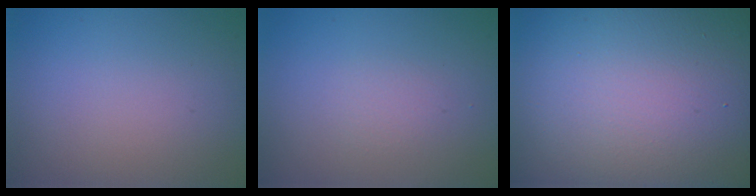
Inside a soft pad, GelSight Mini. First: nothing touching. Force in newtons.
{"total": 1.0, "press": 0.9, "slide": 0.1}
{"total": 28.7, "press": 28.7, "slide": 0.9}